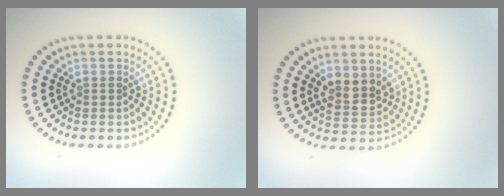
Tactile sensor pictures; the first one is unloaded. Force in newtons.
{"total": 2.8, "press": 2.7, "slide": 0.9}